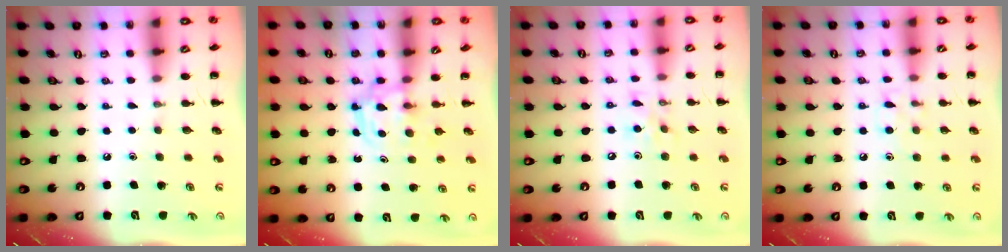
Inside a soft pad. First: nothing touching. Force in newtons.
{"total": 3.8, "press": 3.8, "slide": 0.6}
{"total": 6.7, "press": 6.7, "slide": 0.6}
{"total": 6.5, "press": 6.2, "slide": 1.9}